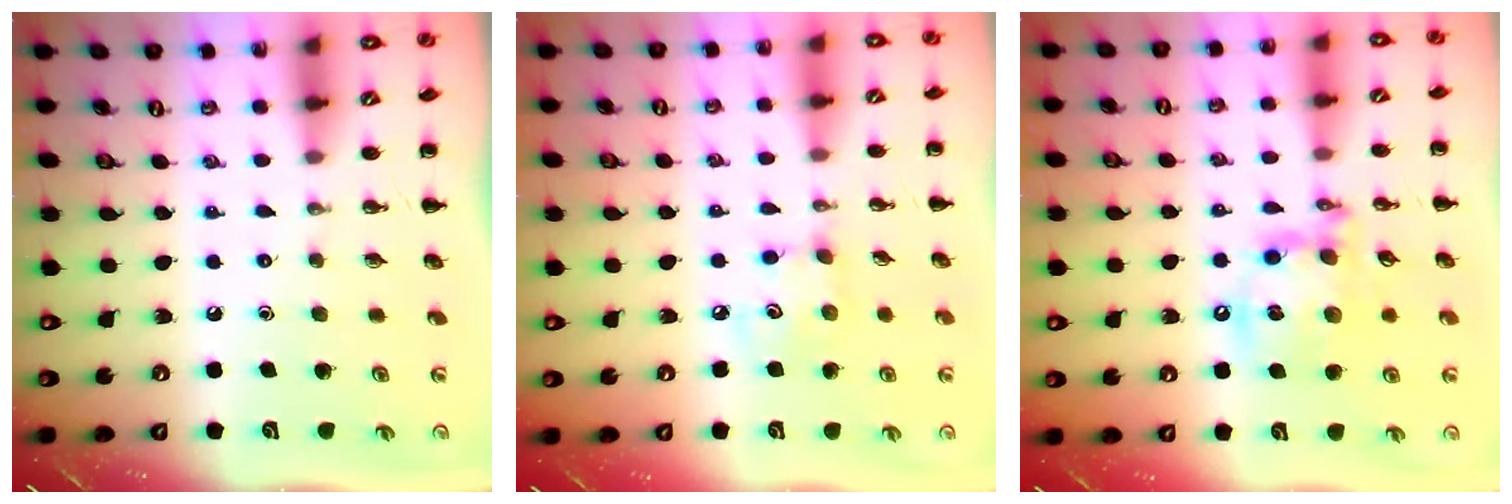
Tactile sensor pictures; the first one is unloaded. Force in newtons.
{"total": 4.9, "press": 4.9, "slide": 0.6}
{"total": 14.2, "press": 13.9, "slide": 3.0}